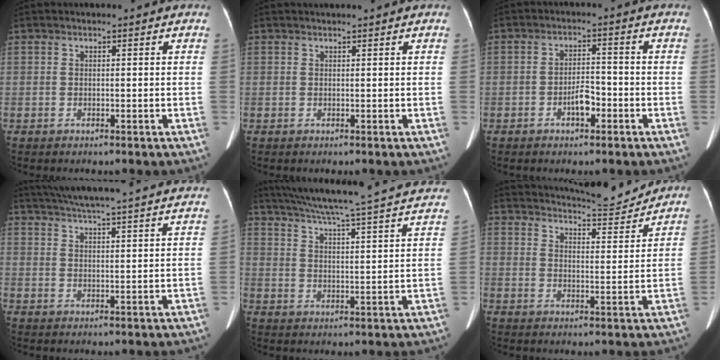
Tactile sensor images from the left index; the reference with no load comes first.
{"total": 1.1, "force": [1.0, -0.2, 0.5], "torque": [-0.007, 0.016, 0.021]}
{"total": 3.6, "force": [-1.9, 1.4, 2.6], "torque": [-0.047, 0.006, -0.034]}
{"total": 26.1, "force": [23.9, 0.7, 10.5], "torque": [-0.175, -0.007, 0.305]}
{"total": 28.1, "force": [25.1, 1.1, 12.5], "torque": [-0.209, -0.032, 0.319]}
{"total": 10.5, "force": [10.4, 0.0, 1.9], "torque": [-0.034, -0.009, 0.144]}